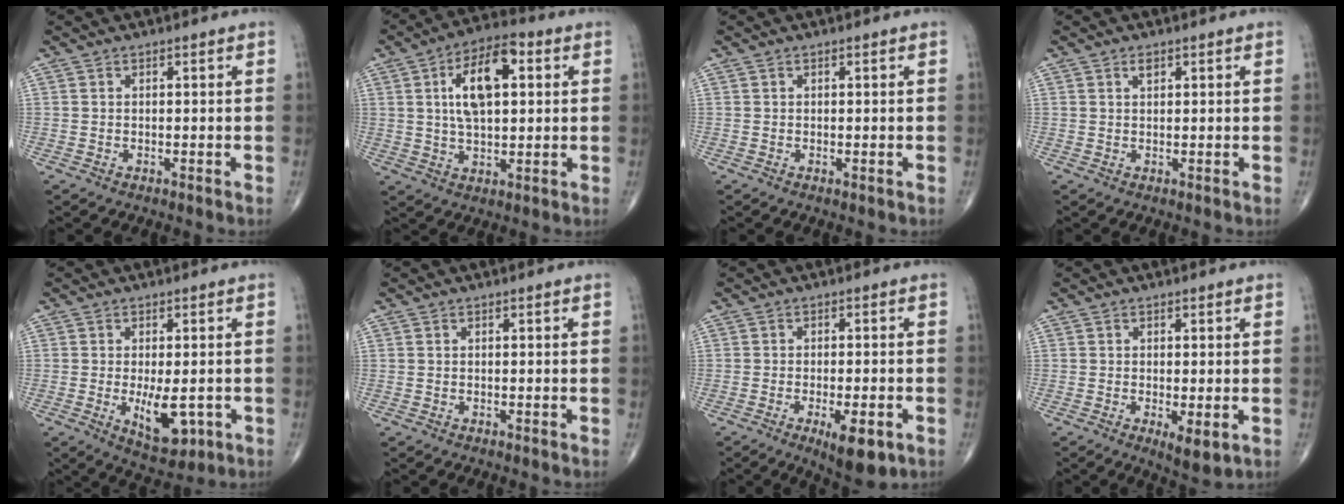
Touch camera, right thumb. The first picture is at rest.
{"total": 13.0, "force": [3.2, 6.1, 11.0], "torque": [-0.178, 0.009, 0.049]}
{"total": 0.0}
{"total": 1.2, "force": [0.7, 0.6, 0.8], "torque": [-0.009, -0.003, 0.010]}
{"total": 7.9, "force": [-1.7, 3.5, 6.8], "torque": [-0.094, -0.015, -0.016]}
{"total": 0.0}
{"total": 7.9, "force": [-3.4, 2.6, 6.6], "torque": [-0.093, -0.003, -0.043]}
{"total": 4.4, "force": [-1.1, 1.5, 4.0], "torque": [-0.061, -0.015, -0.014]}